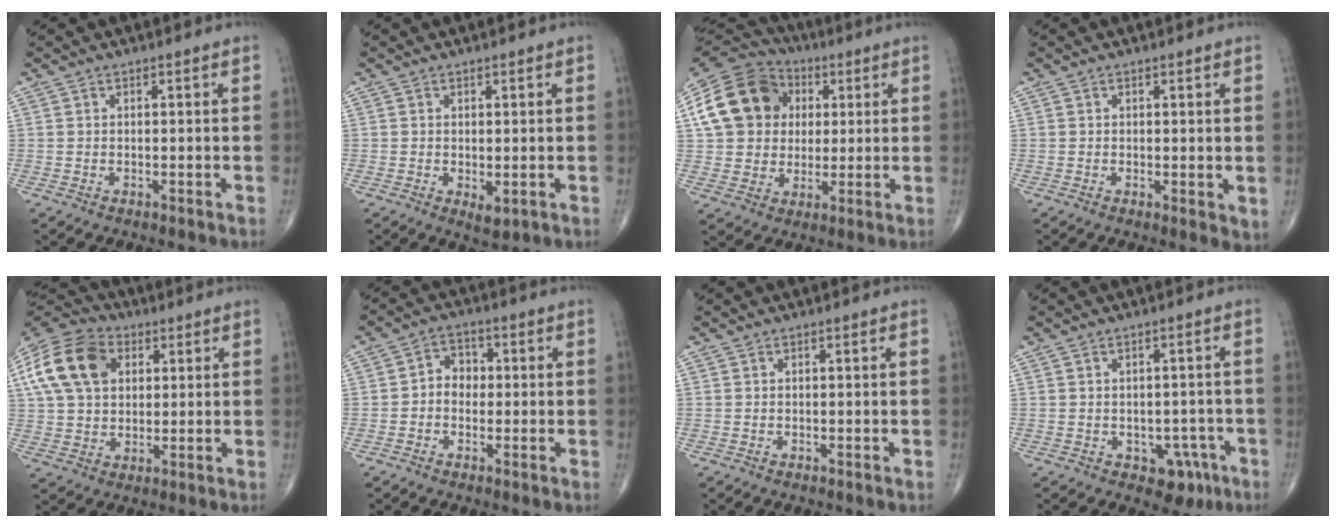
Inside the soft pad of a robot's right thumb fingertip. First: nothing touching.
{"total": 2.3, "force": [-0.4, 1.2, 2.0], "torque": [-0.025, -0.006, 0.000]}
{"total": 17.4, "force": [3.8, 14.5, 8.7], "torque": [-0.149, 0.021, 0.065]}
{"total": 2.5, "force": [0.1, 1.1, 2.3], "torque": [-0.030, -0.010, 0.000]}
{"total": 18.3, "force": [5.5, 13.0, 11.6], "torque": [-0.228, 0.014, 0.093]}
{"total": 4.8, "force": [-0.2, 4.0, 2.6], "torque": [-0.019, 0.020, -0.014]}
{"total": 0.0}
{"total": 5.5, "force": [-2.5, 3.9, 3.0], "torque": [-0.007, 0.018, -0.025]}